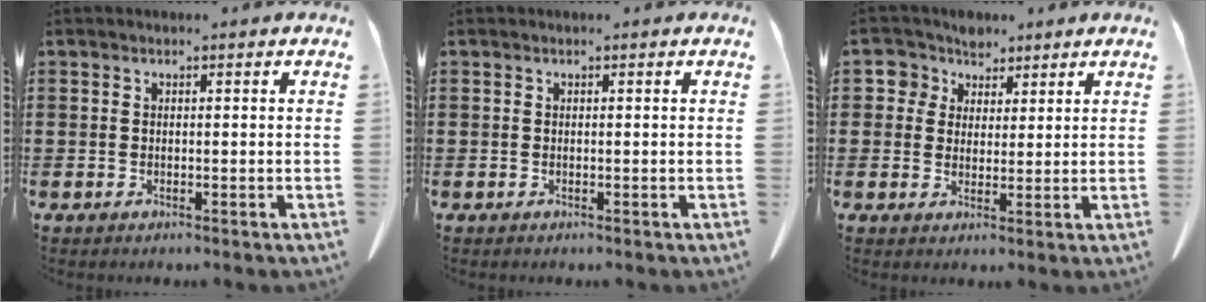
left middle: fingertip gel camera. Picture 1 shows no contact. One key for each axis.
{"total": 0.0}
{"total": 4.6, "fx": 2.7, "fy": 3.7, "fz": 0.6, "tx": -0.029, "ty": 0.005, "tz": 0.045}